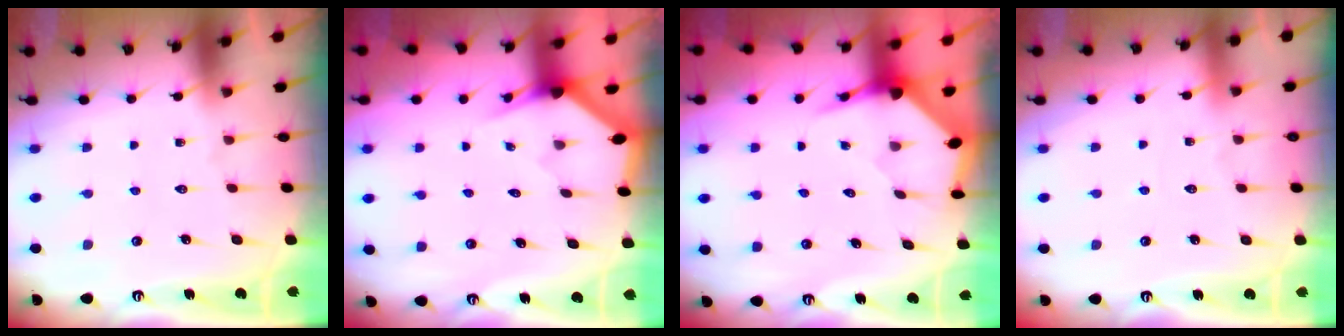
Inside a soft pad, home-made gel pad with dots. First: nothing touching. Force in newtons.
{"total": 2.3, "press": 2.3, "slide": 0.1}
{"total": 3.5, "press": 3.4, "slide": 0.4}
{"total": 2.1, "press": 2.1, "slide": 0.2}